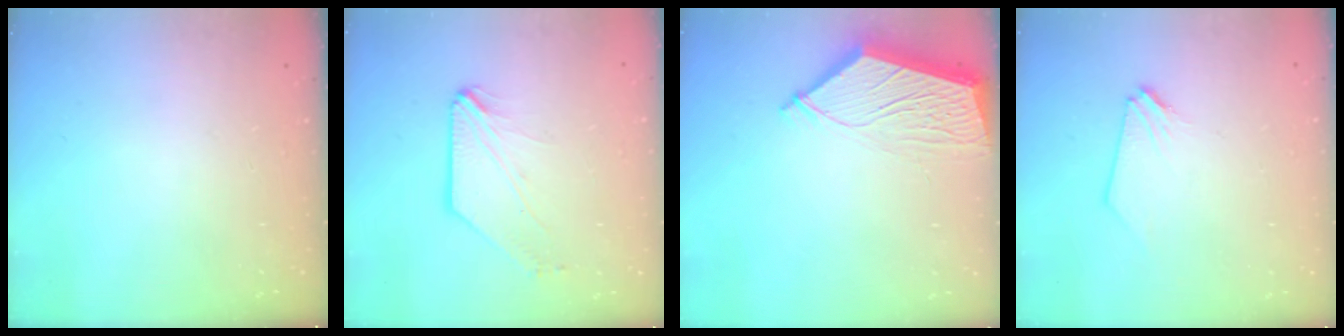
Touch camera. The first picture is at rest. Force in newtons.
{"total": 1.6, "press": 1.6, "slide": 0.4}
{"total": 8.1, "press": 8.0, "slide": 1.1}
{"total": 0.0}